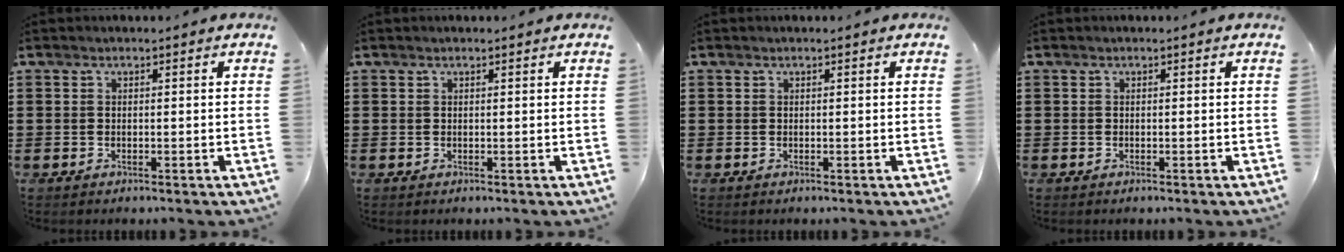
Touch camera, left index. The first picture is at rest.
{"total": 0.0}
{"total": 0.0}
{"total": 0.0}